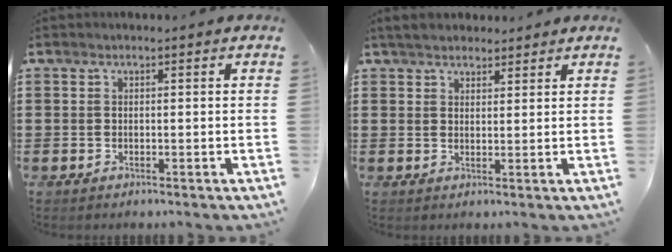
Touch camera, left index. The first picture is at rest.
{"total": 3.1, "force": [2.8, 1.2, 0.8], "torque": [-0.024, 0.002, 0.053]}